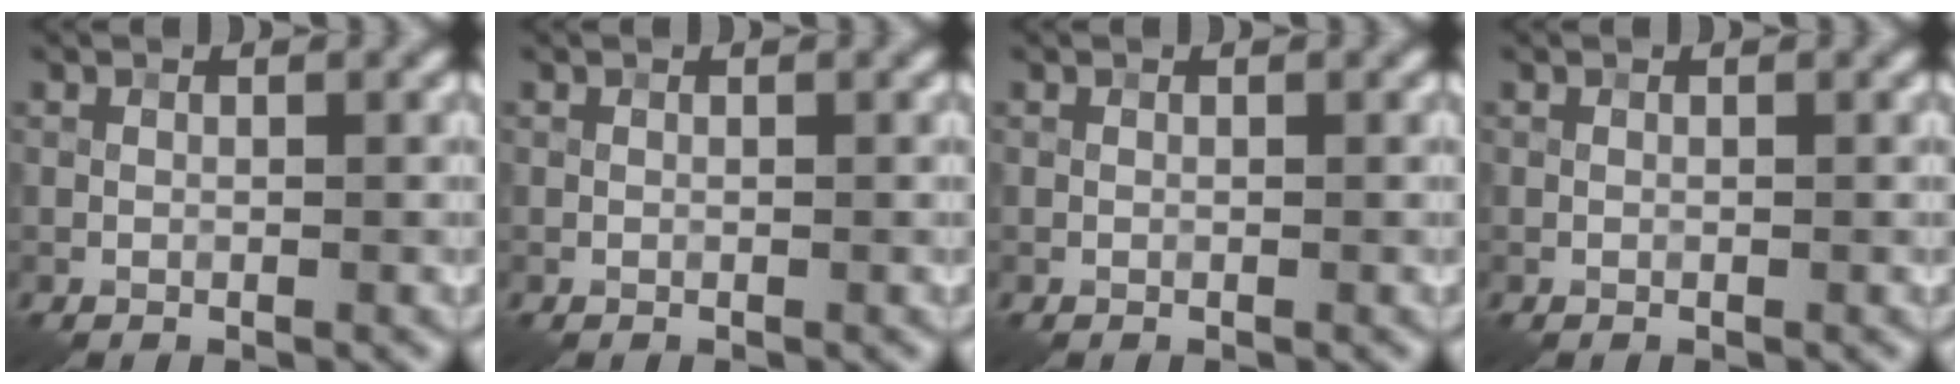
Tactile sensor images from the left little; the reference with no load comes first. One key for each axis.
{"total": 0.0}
{"total": 0.0}
{"total": 0.0}